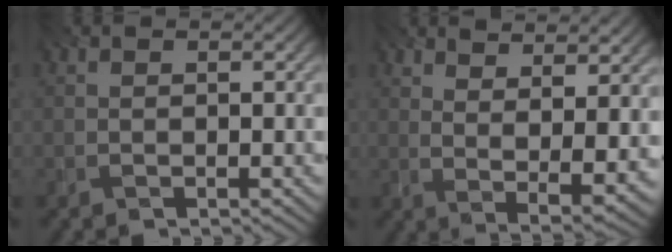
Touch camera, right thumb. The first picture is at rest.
{"total": 10.5, "force": [5.9, 3.4, 8.1], "torque": [-0.140, 0.007, 0.089]}